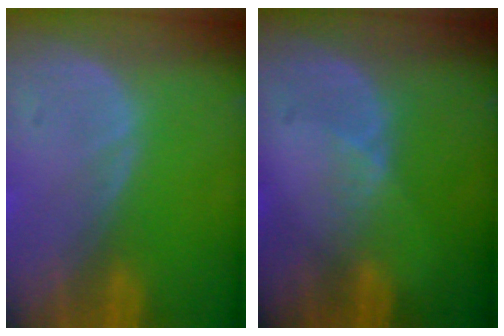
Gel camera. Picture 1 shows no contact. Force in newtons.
{"total": 2.0, "press": 1.6, "slide": 1.3}